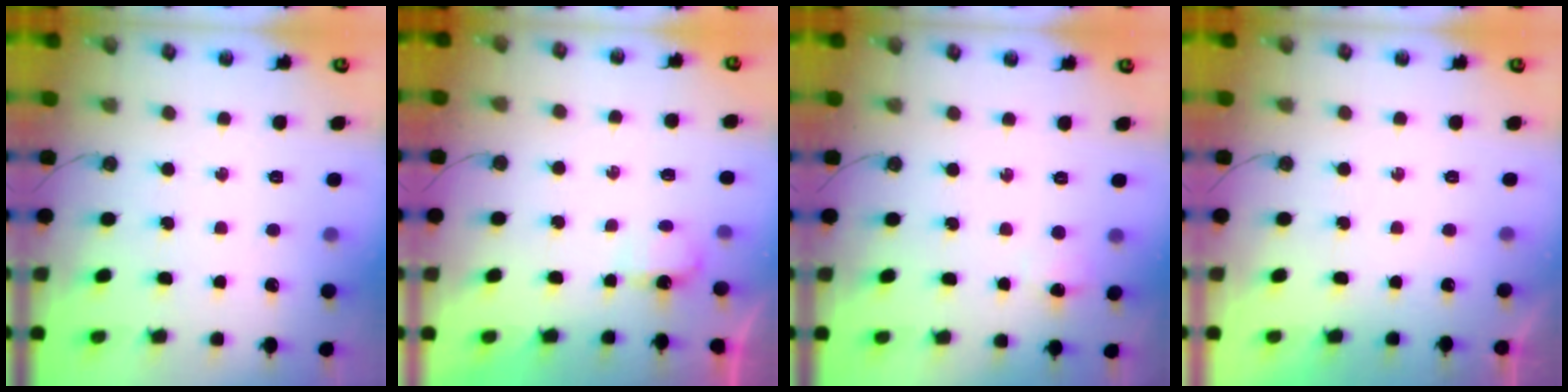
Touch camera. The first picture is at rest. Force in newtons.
{"total": 11.7, "press": 4.2, "slide": 10.9}
{"total": 5.8, "press": 2.7, "slide": 5.2}
{"total": 0.0}